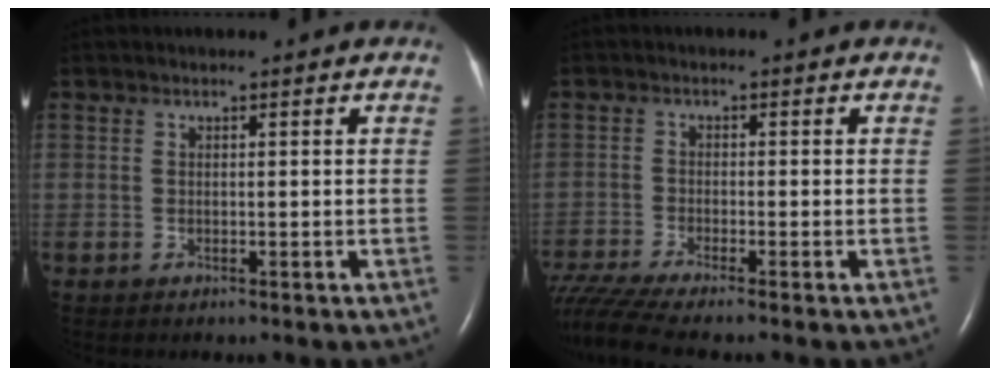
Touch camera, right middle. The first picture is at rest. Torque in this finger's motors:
{"motor_torque": [0.56, -0.60, 0.09, 0.08]}